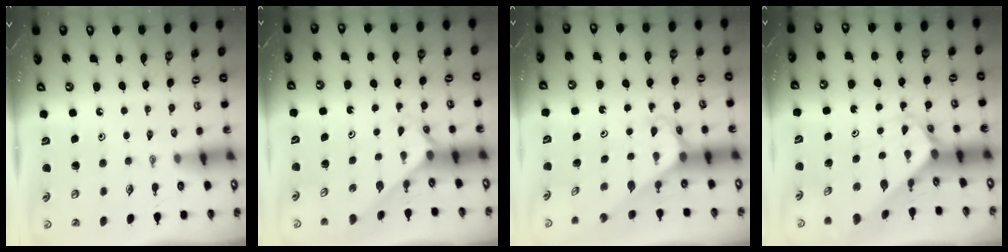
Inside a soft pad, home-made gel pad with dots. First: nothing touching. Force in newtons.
{"total": 1.9, "press": 1.9, "slide": 0.2}
{"total": 2.5, "press": 2.5, "slide": 0.2}
{"total": 2.3, "press": 2.3, "slide": 0.2}